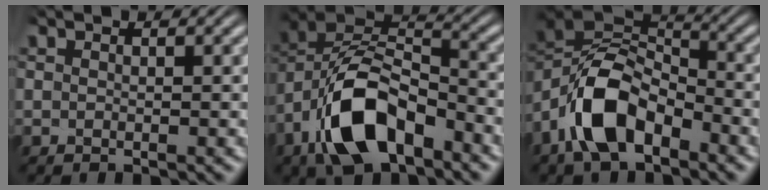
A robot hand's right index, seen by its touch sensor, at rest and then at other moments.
{"total": 10.5, "force": [-1.9, 7.0, 7.5], "torque": [-0.152, -0.015, -0.033]}
{"total": 10.8, "force": [-1.4, 7.7, 7.5], "torque": [-0.157, -0.014, -0.028]}